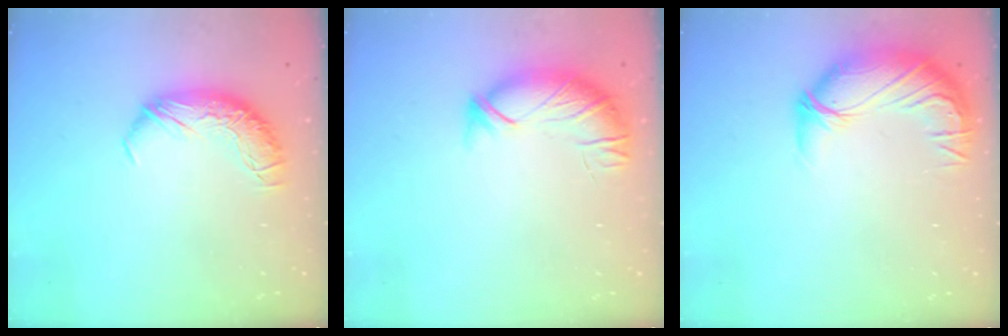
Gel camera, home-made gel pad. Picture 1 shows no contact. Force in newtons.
{"total": 3.9, "press": 3.2, "slide": 2.4}
{"total": 2.8, "press": 0.5, "slide": 2.8}